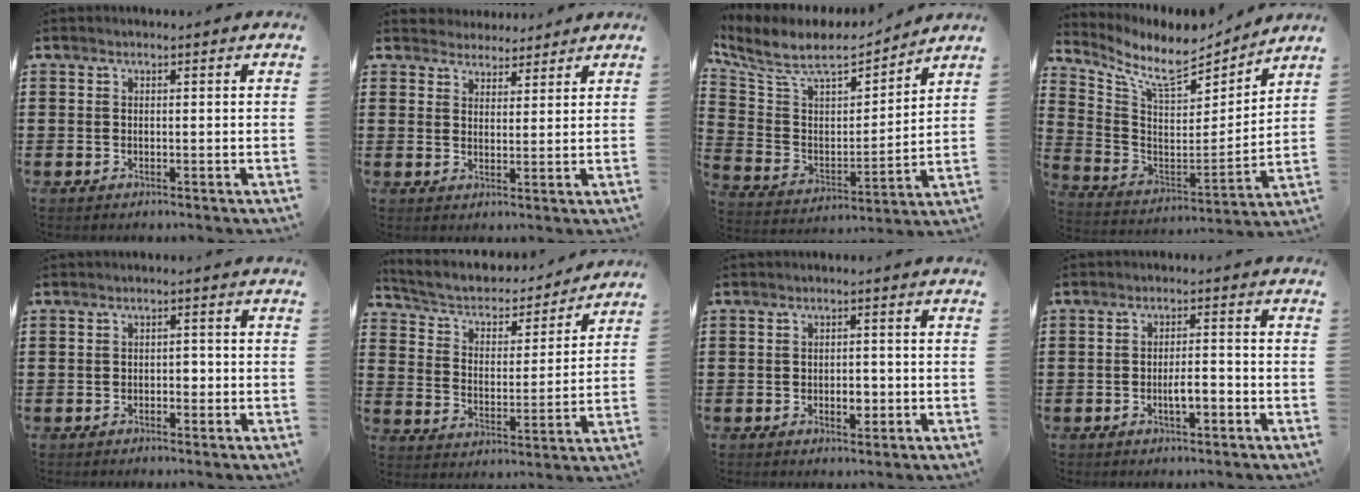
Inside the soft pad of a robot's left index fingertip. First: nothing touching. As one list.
[{"total": 3.4, "force": [3.2, 1.2, -0.3], "torque": [-0.008, -0.004, 0.061]}, {"total": 8.8, "force": [7.3, 2.7, 4.0], "torque": [-0.115, -0.049, 0.123]}, {"total": 9.7, "force": [8.2, 2.5, 4.6], "torque": [-0.121, -0.059, 0.138]}, {"total": 1.4, "force": [-0.6, 0.9, 1.0], "torque": [-0.022, 0.002, -0.014]}, {"total": 4.6, "force": [3.9, 1.8, 1.6], "torque": [-0.055, -0.028, 0.059]}, {"total": 2.6, "force": [-0.6, 1.5, 2.1], "torque": [-0.033, 0.000, -0.015]}, {"total": 3.4, "force": [-1.3, 1.0, 3.1], "torque": [-0.055, 0.004, -0.025]}]